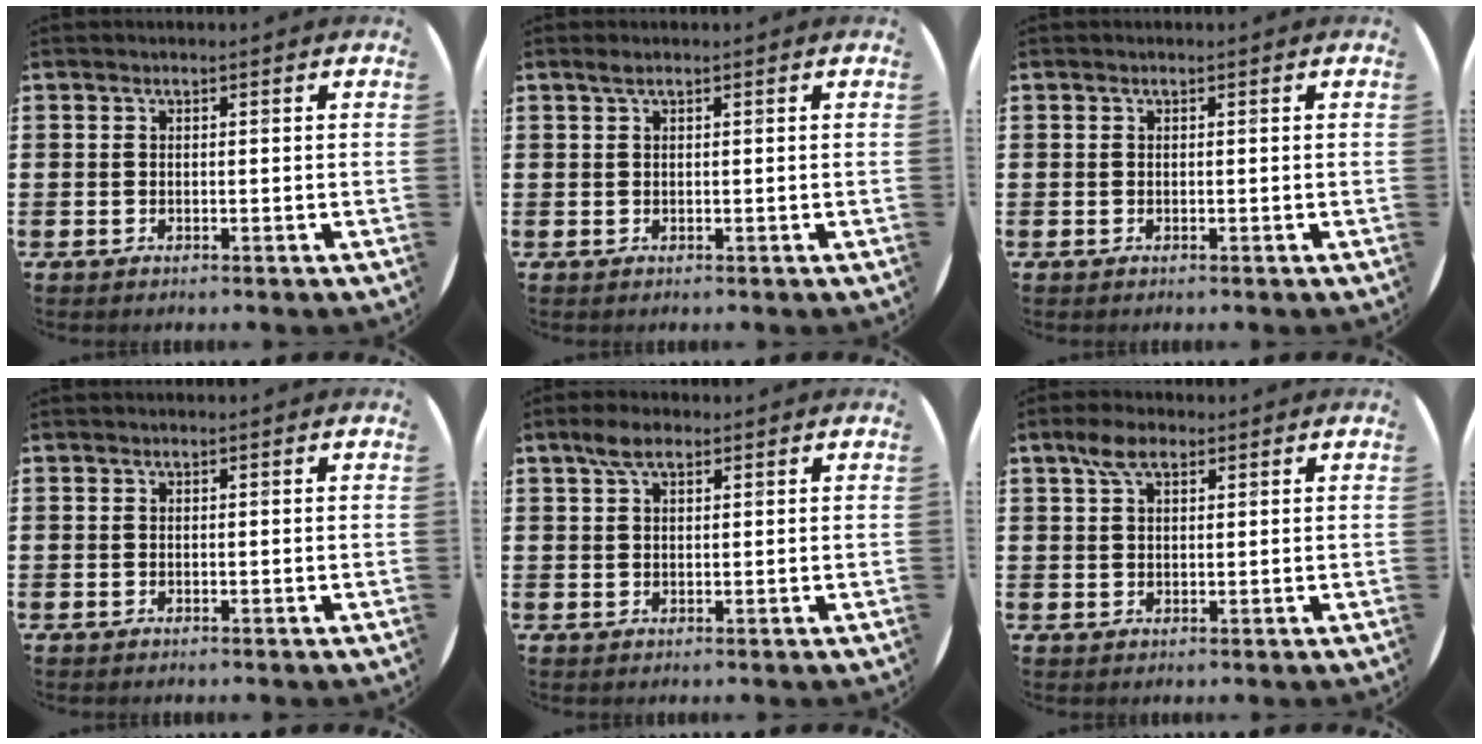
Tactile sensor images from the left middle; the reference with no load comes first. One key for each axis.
{"total": 0.6, "fx": 0.4, "fy": 0.0, "fz": 0.5, "tx": -0.009, "ty": 0.001, "tz": 0.007}
{"total": 0.0}
{"total": 0.0}
{"total": 3.4, "fx": 2.2, "fy": 1.5, "fz": 2.2, "tx": -0.039, "ty": 0.005, "tz": 0.037}
{"total": 4.1, "fx": 2.6, "fy": 2.0, "fz": 2.5, "tx": -0.047, "ty": 0.006, "tz": 0.045}